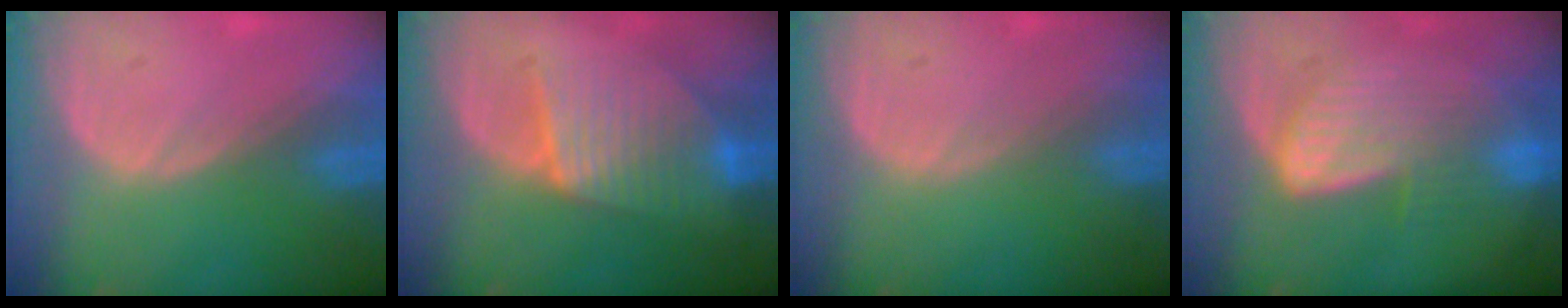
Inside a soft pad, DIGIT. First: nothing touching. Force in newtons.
{"total": 7.1, "press": 7.1, "slide": 0.1}
{"total": 0.0}
{"total": 6.7, "press": 6.7, "slide": 0.4}